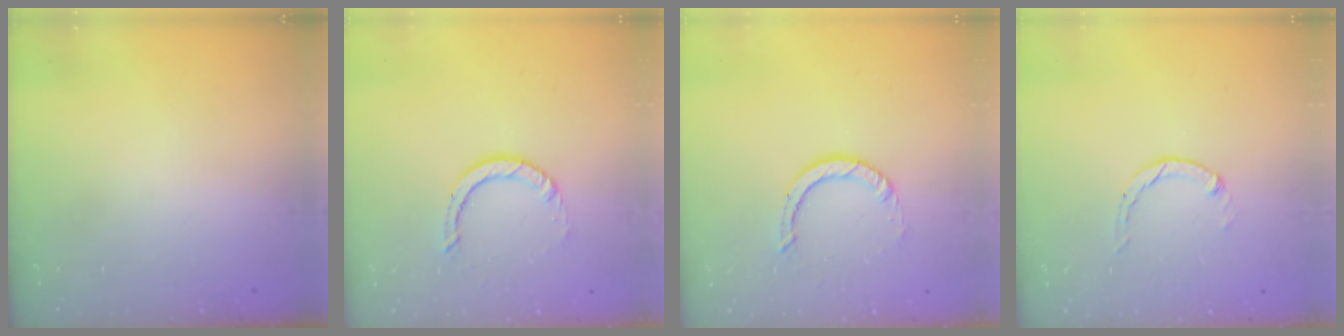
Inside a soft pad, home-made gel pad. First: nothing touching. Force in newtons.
{"total": 2.9, "press": 2.9, "slide": 0.2}
{"total": 2.9, "press": 2.9, "slide": 0.2}
{"total": 0.8, "press": 0.7, "slide": 0.2}